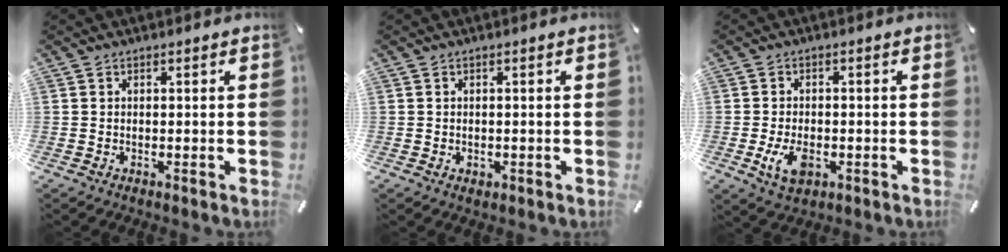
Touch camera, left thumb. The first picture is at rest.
{"total": 1.1, "force": [-0.2, 0.9, 0.5], "torque": [-0.010, 0.004, -0.006]}
{"total": 5.9, "force": [-1.9, 3.7, 4.2], "torque": [-0.085, 0.000, -0.037]}